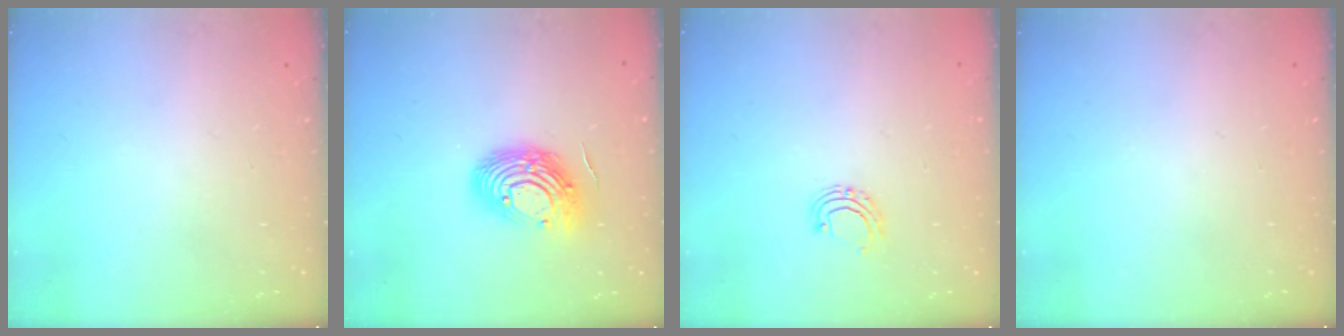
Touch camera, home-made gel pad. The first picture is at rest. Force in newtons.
{"total": 13.5, "press": 13.5, "slide": 1.3}
{"total": 5.2, "press": 5.2, "slide": 0.6}
{"total": 0.0}